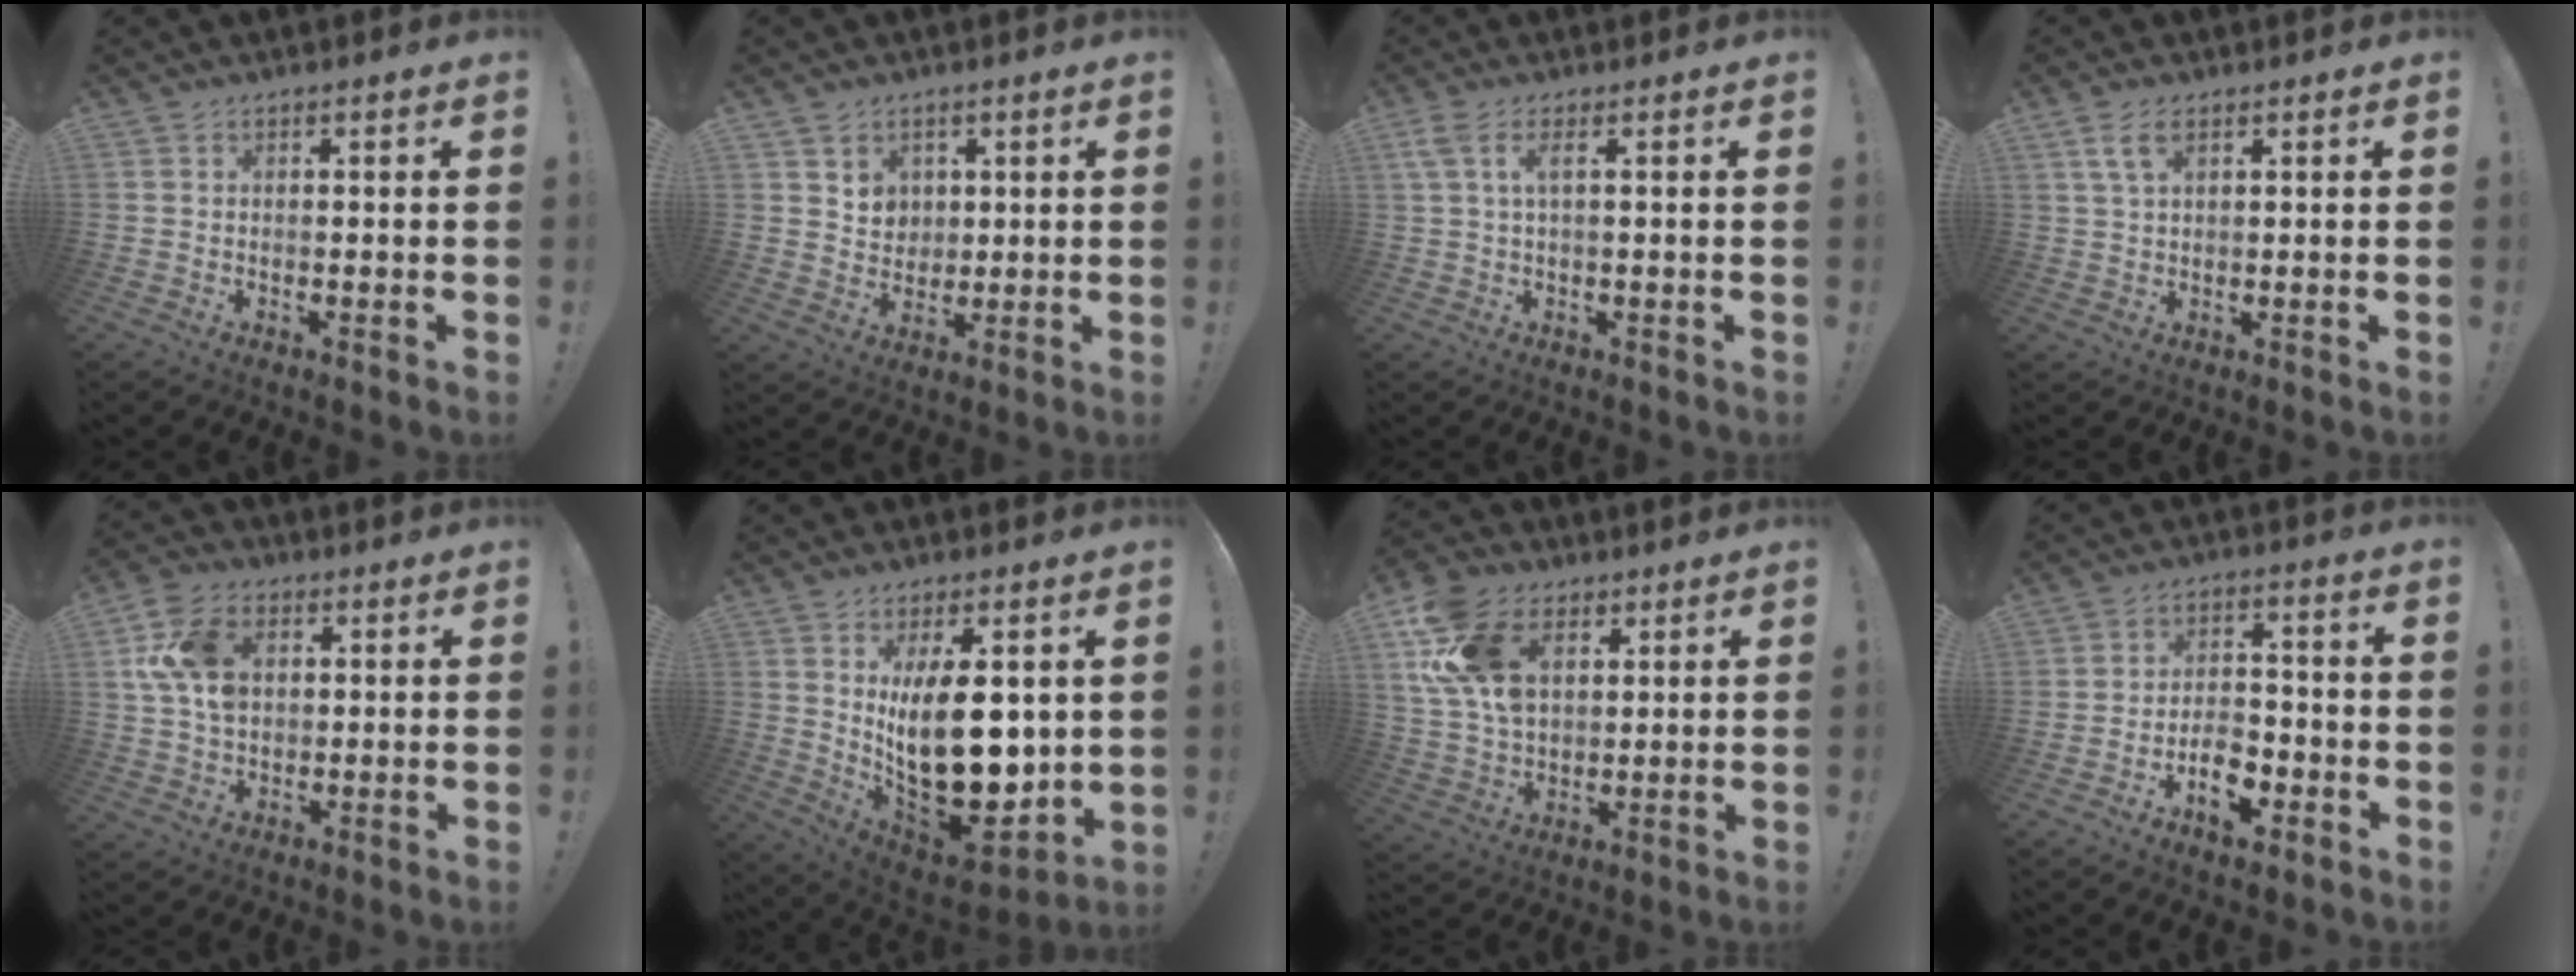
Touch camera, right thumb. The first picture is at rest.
{"total": 5.7, "force": [3.0, 4.7, 0.7], "torque": [-0.001, -0.029, 0.055]}
{"total": 3.8, "force": [1.3, 0.9, 3.5], "torque": [-0.068, -0.001, 0.022]}
{"total": 5.0, "force": [2.6, 2.2, 3.7], "torque": [-0.060, -0.005, 0.047]}
{"total": 13.6, "force": [3.4, 9.8, 8.7], "torque": [-0.160, 0.008, 0.069]}
{"total": 20.1, "force": [3.2, 9.4, 17.5], "torque": [-0.301, -0.048, 0.063]}
{"total": 18.9, "force": [7.6, 12.9, 11.5], "torque": [-0.226, -0.025, 0.144]}
{"total": 9.2, "force": [-4.6, 5.7, 5.7], "torque": [-0.079, 0.030, -0.076]}